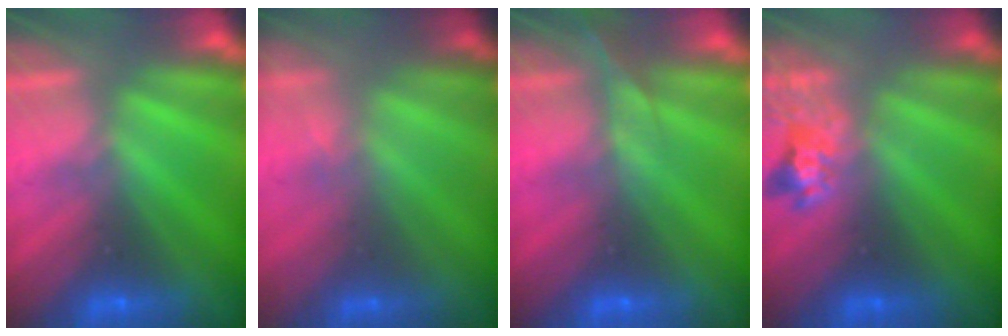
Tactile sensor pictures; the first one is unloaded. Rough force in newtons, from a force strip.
{"total": 1.6}
{"total": 2.5}
{"total": 2.4}